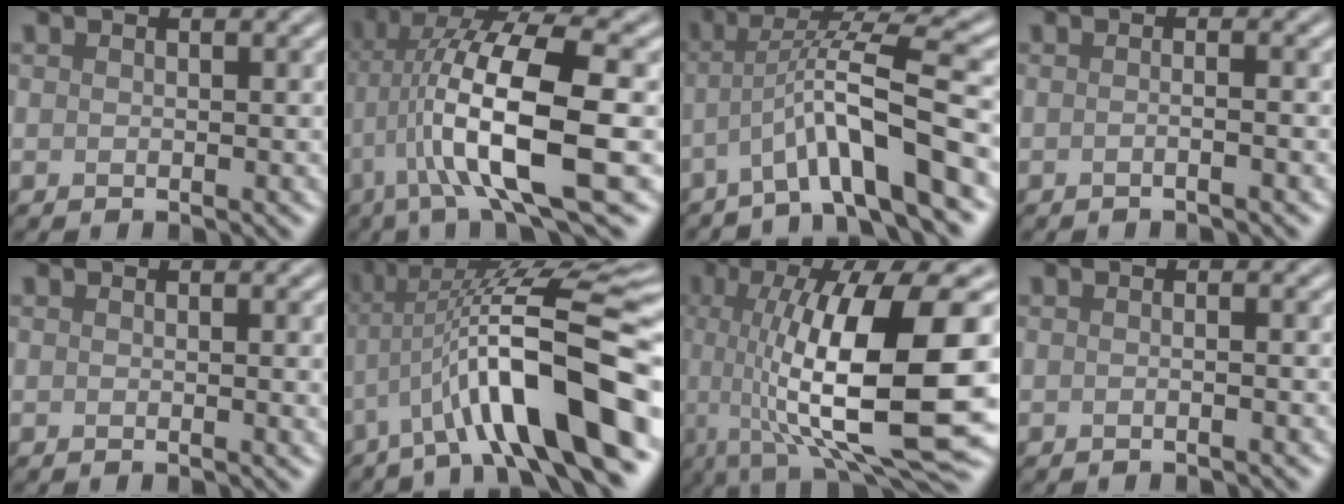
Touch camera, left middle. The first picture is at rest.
{"total": 11.5, "force": [-1.5, 3.2, 10.9], "torque": [-0.202, 0.014, -0.029]}
{"total": 7.7, "force": [-2.9, 1.0, 7.1], "torque": [-0.115, 0.028, -0.054]}
{"total": 1.9, "force": [-0.2, 0.9, 1.7], "torque": [0.001, -0.007, -0.027]}
{"total": 1.5, "force": [0.0, 0.5, 1.4], "torque": [-0.014, 0.000, -0.003]}
{"total": 12.4, "force": [-3.1, 3.0, 11.6], "torque": [-0.187, 0.026, -0.050]}
{"total": 15.1, "force": [-0.5, 4.3, 14.4], "torque": [-0.213, 0.002, -0.006]}
{"total": 1.5, "force": [0.1, 0.8, 1.3], "torque": [0.005, -0.008, -0.019]}